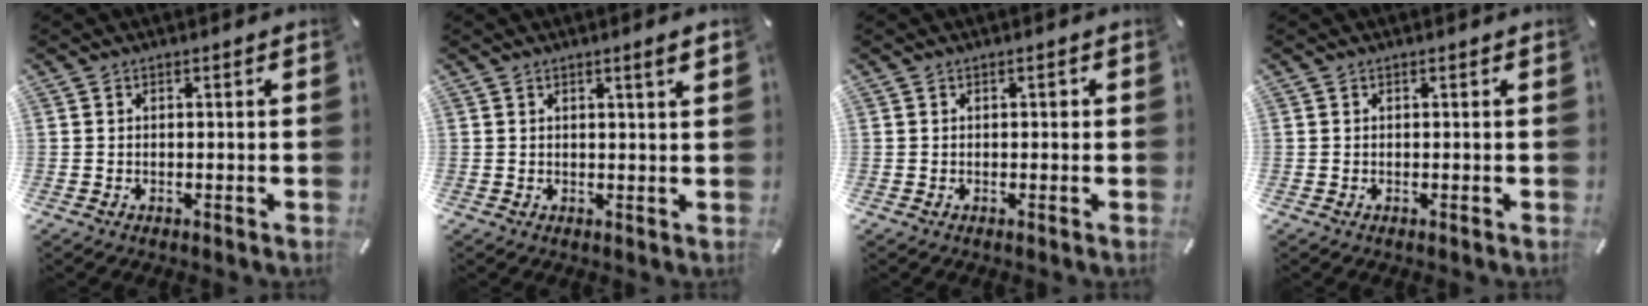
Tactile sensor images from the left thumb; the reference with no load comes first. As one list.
[{"total": 3.0, "force": [1.5, 0.3, 2.6], "torque": [-0.044, -0.003, 0.022]}, {"total": 1.0, "force": [0.0, 0.6, 0.7], "torque": [-0.015, 0.004, -0.002]}, {"total": 0.0}]